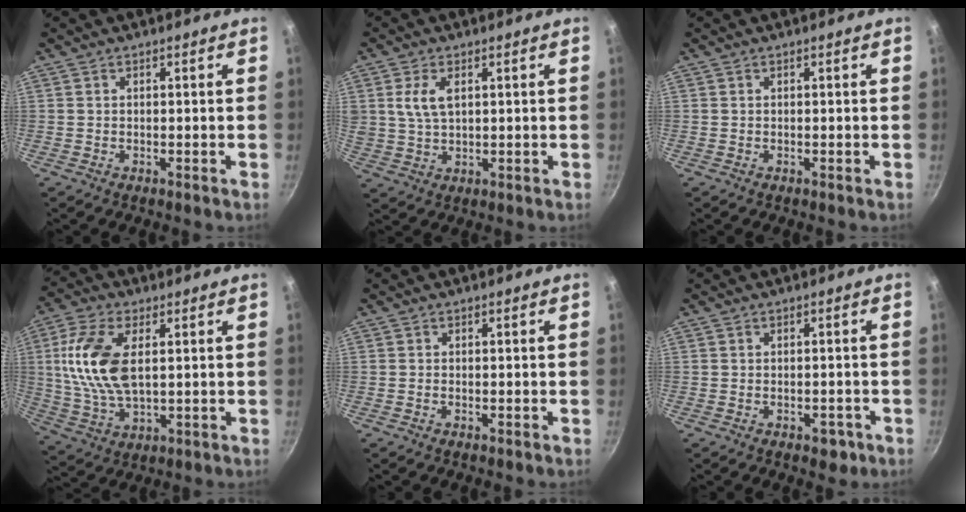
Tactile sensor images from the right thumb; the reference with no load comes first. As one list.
[{"total": 5.9, "force": [1.9, 3.1, 4.6], "torque": [-0.090, -0.006, 0.040]}, {"total": 0.0}, {"total": 14.2, "force": [2.6, 7.3, 11.8], "torque": [-0.238, -0.003, 0.052]}, {"total": 0.0}, {"total": 3.1, "force": [-1.6, 1.8, 1.9], "torque": [-0.009, 0.015, -0.011]}]